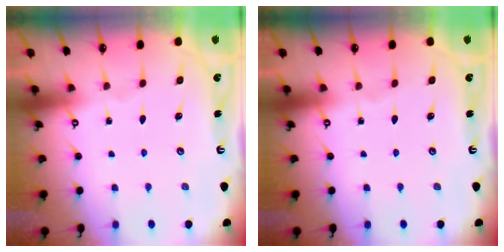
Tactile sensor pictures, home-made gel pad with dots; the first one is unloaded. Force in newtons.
{"total": 0.0}